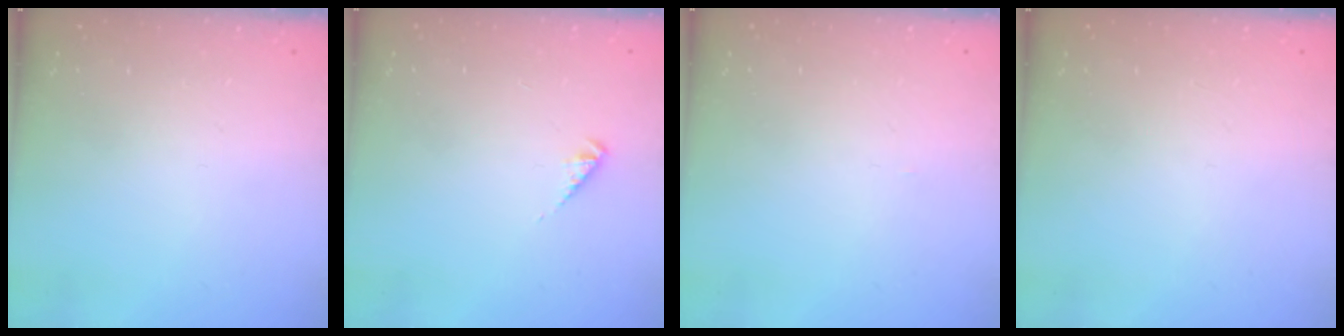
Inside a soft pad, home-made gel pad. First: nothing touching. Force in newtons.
{"total": 1.8, "press": 1.7, "slide": 0.4}
{"total": 0.0}
{"total": 0.0}